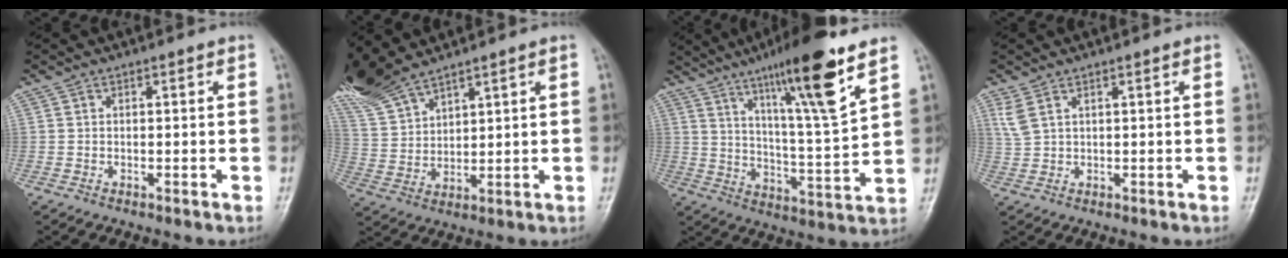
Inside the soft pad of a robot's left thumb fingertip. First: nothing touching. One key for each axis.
{"total": 12.3, "fx": 10.4, "fy": 3.3, "fz": 5.7, "tx": -0.124, "ty": -0.027, "tz": 0.227}
{"total": 17.3, "fx": 10.3, "fy": 1.8, "fz": 13.7, "tx": -0.216, "ty": -0.054, "tz": 0.172}
{"total": 2.7, "fx": 1.6, "fy": 1.1, "fz": 1.8, "tx": -0.047, "ty": 0.006, "tz": 0.045}